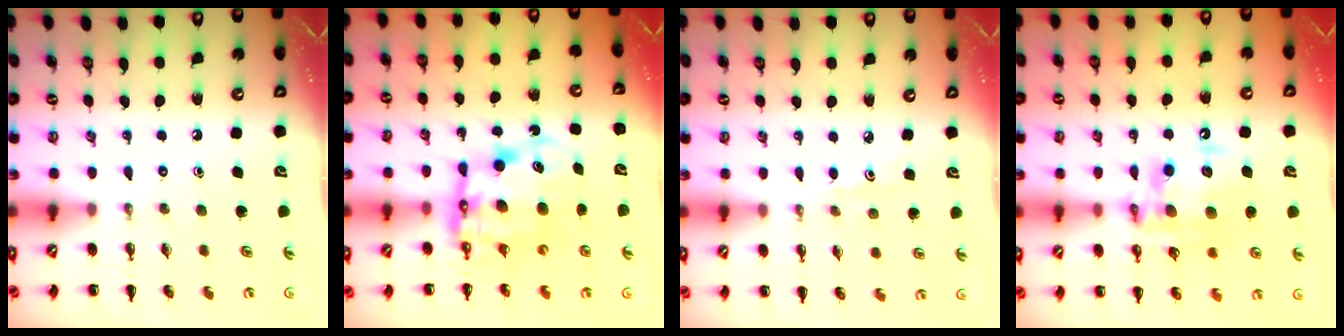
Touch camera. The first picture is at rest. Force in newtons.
{"total": 10.9, "press": 10.6, "slide": 2.7}
{"total": 2.6, "press": 2.3, "slide": 1.1}
{"total": 13.5, "press": 13.2, "slide": 2.8}